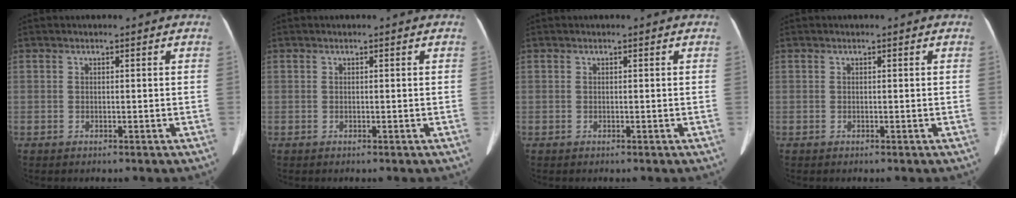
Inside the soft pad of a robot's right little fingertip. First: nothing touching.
{"total": 0.0}
{"total": 0.0}
{"total": 0.0}